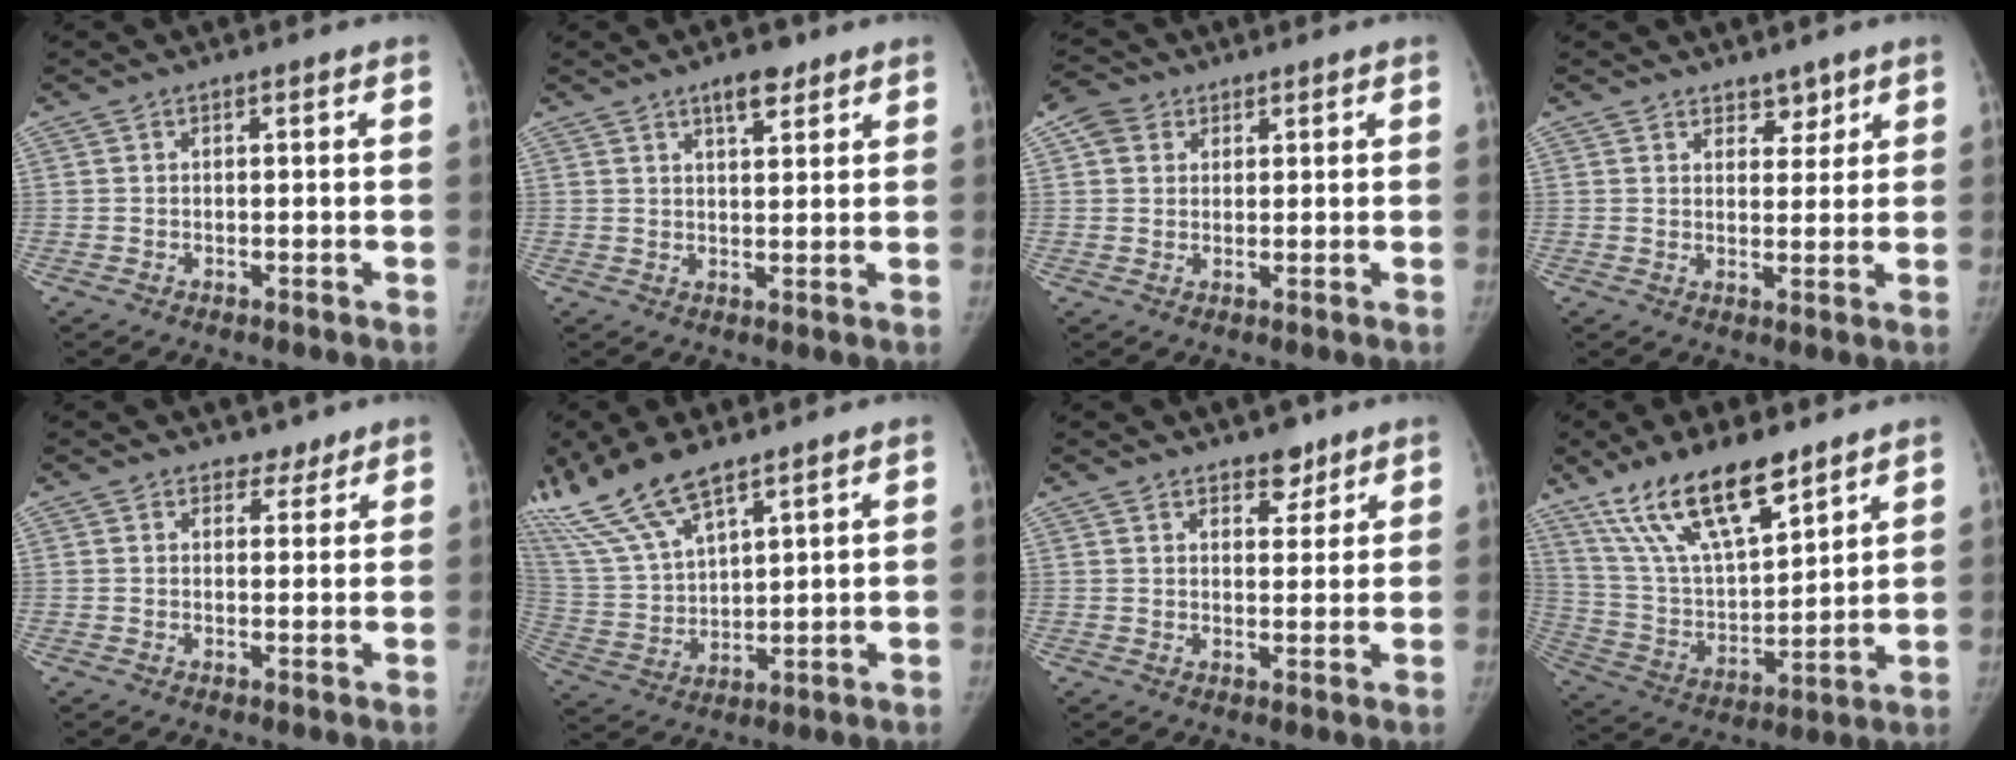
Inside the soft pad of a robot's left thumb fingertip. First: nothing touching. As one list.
[{"total": 4.8, "force": [3.3, 1.8, 3.0], "torque": [-0.035, -0.019, 0.051]}, {"total": 4.6, "force": [2.2, 3.7, 1.6], "torque": [-0.021, 0.002, 0.041]}, {"total": 3.4, "force": [2.6, 2.0, 0.9], "torque": [0.011, -0.018, 0.040]}, {"total": 2.6, "force": [2.1, 1.5, 0.2], "torque": [0.017, -0.013, 0.025]}, {"total": 15.7, "force": [11.7, 4.9, 9.2], "torque": [-0.189, -0.037, 0.243]}, {"total": 4.4, "force": [3.3, 2.3, 1.9], "torque": [-0.003, -0.021, 0.050]}, {"total": 19.8, "force": [13.4, 6.9, 12.8], "torque": [-0.206, -0.057, 0.258]}]